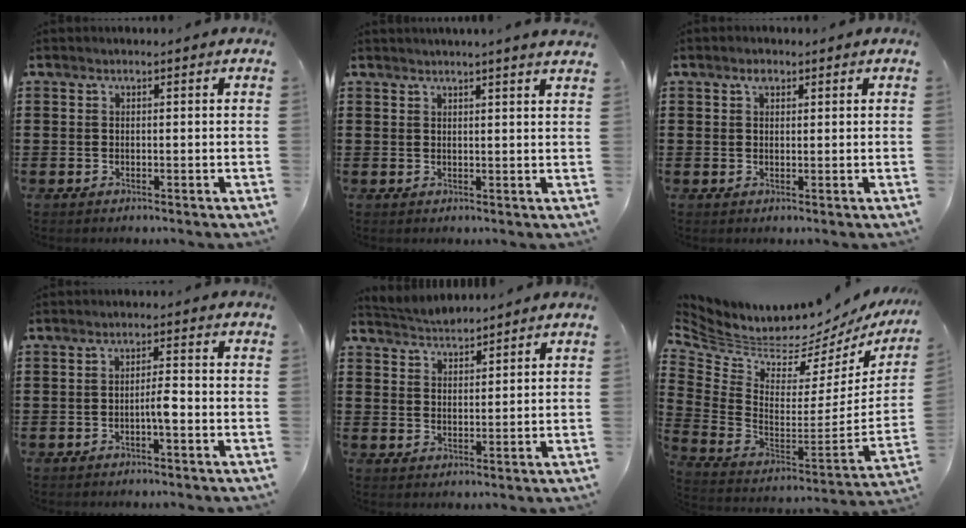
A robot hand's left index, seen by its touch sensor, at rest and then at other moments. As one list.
[{"total": 2.0, "force": [1.8, -0.6, 0.6], "torque": [-0.013, -0.002, 0.035]}, {"total": 1.6, "force": [1.0, 0.8, 0.8], "torque": [-0.011, -0.001, 0.018]}, {"total": 2.9, "force": [-1.2, 0.5, 2.6], "torque": [-0.056, 0.001, -0.025]}, {"total": 3.0, "force": [3.0, 0.1, -0.1], "torque": [-0.008, -0.011, 0.054]}, {"total": 3.1, "force": [3.0, 0.9, 0.2], "torque": [-0.038, -0.055, 0.044]}]